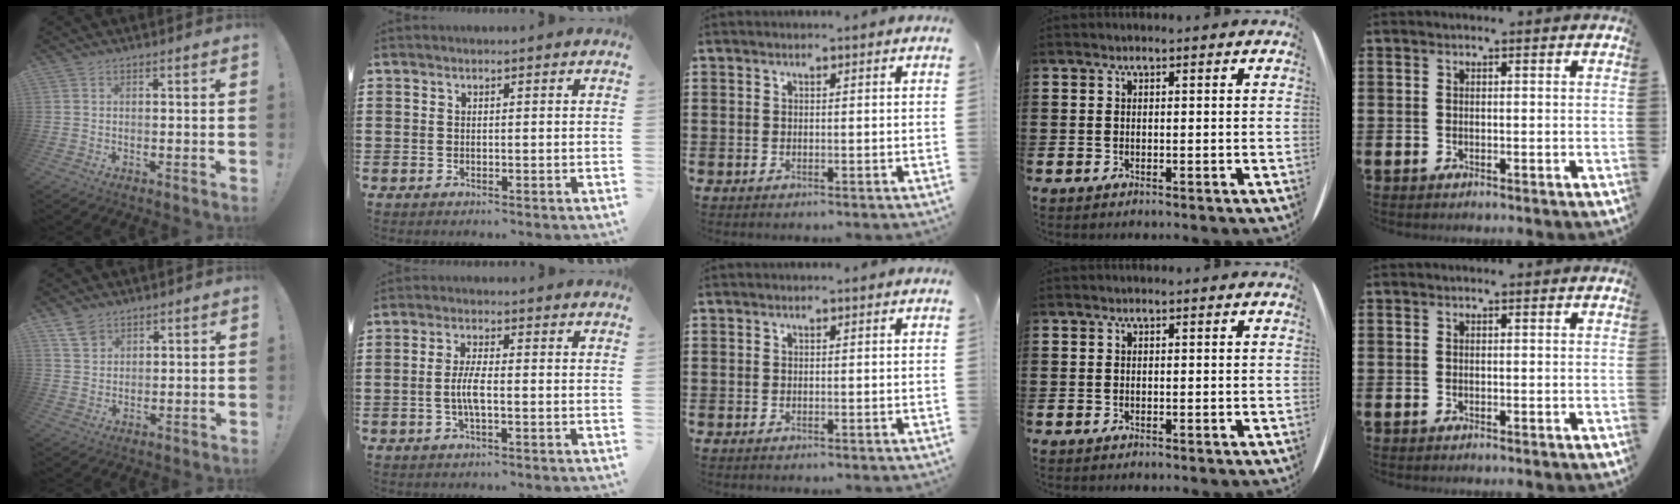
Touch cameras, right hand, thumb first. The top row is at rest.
{"thumb": {"total": 4.9, "force": [3.5, 3.1, 1.5], "torque": [-0.018, -0.018, 0.066]}, "index": {"total": 4.0, "force": [-0.9, 0.8, 3.8], "torque": [-0.090, -0.008, -0.024]}}